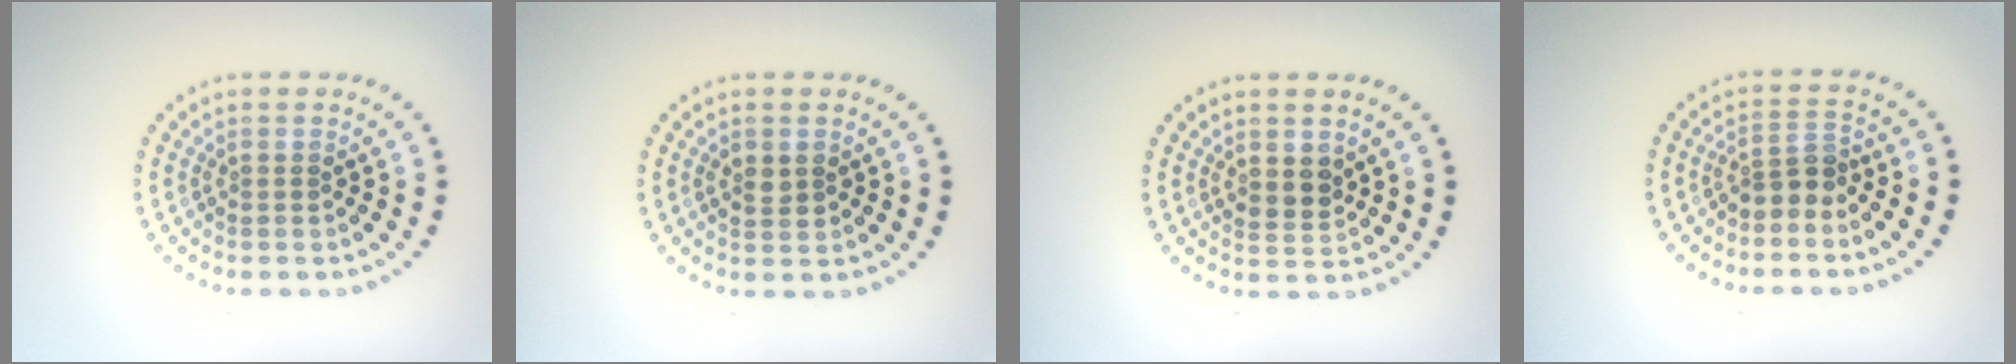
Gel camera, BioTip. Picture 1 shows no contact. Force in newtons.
{"total": 1.6, "press": 1.6, "slide": 0.1}
{"total": 1.9, "press": 1.7, "slide": 0.8}
{"total": 2.3, "press": 1.9, "slide": 1.4}